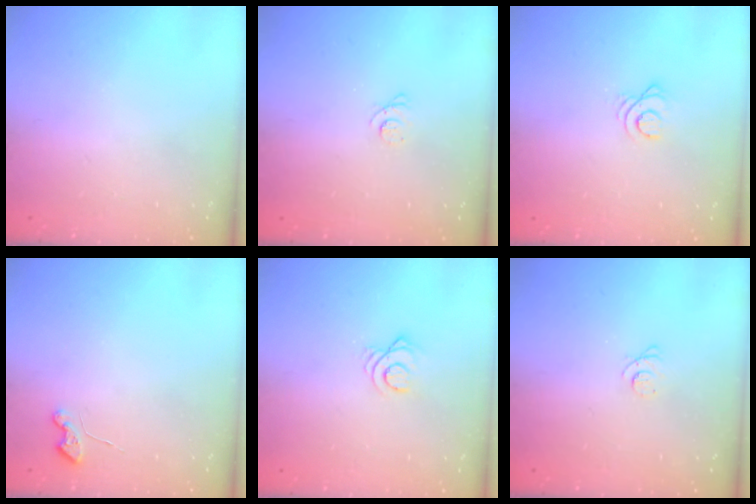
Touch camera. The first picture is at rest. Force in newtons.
{"total": 2.3, "press": 2.3, "slide": 0.3}
{"total": 2.7, "press": 2.7, "slide": 0.3}
{"total": 3.5, "press": 3.5, "slide": 0.4}
{"total": 3.5, "press": 3.5, "slide": 0.4}
{"total": 2.4, "press": 2.4, "slide": 0.3}